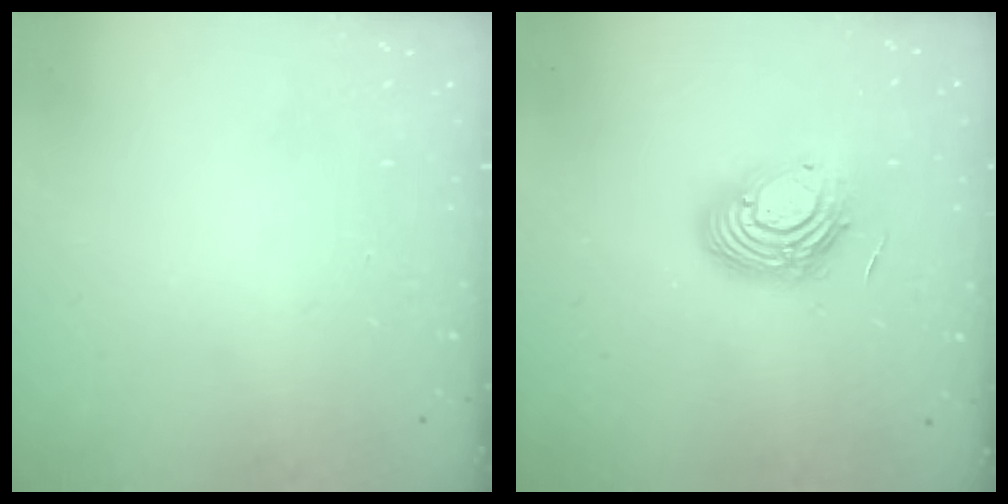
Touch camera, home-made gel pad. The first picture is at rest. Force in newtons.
{"total": 12.0, "press": 12.0, "slide": 1.1}